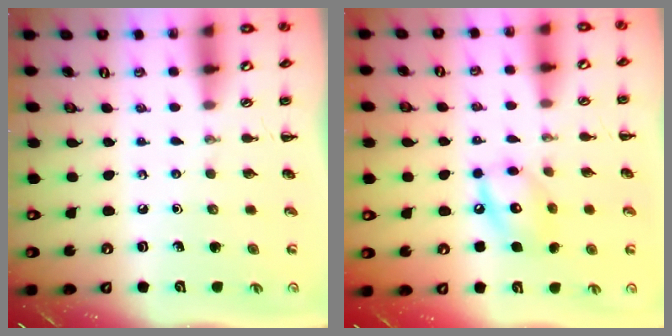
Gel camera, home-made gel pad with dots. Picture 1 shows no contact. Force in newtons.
{"total": 10.8, "press": 10.8, "slide": 0.7}